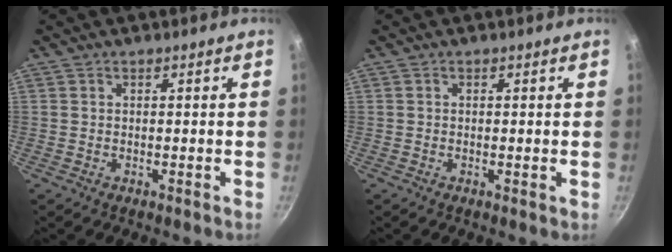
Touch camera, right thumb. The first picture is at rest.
{"total": 0.5, "force": [0.0, 0.1, 0.5], "torque": [-0.008, -0.001, -0.002]}